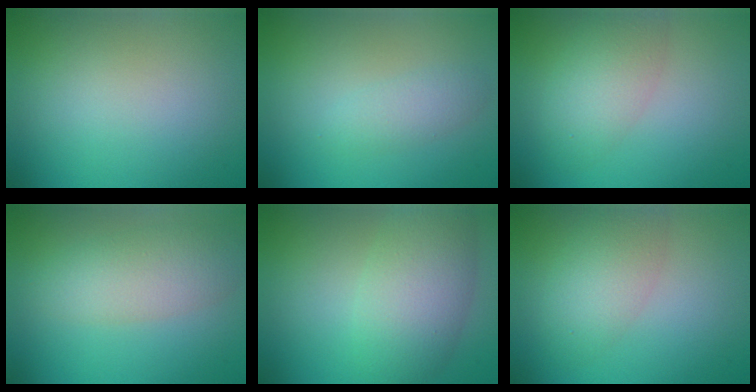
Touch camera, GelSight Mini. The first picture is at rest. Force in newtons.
{"total": 1.7, "press": 1.7, "slide": 0.0}
{"total": 3.7, "press": 3.7, "slide": 0.1}
{"total": 4.1, "press": 4.1, "slide": 0.2}
{"total": 5.8, "press": 5.8, "slide": 0.2}
{"total": 3.7, "press": 3.7, "slide": 0.1}